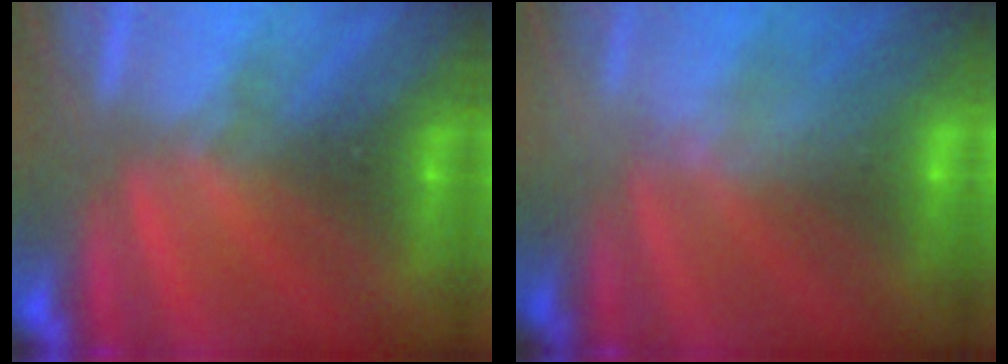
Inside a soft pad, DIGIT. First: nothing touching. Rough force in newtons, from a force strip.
{"total": 2.4}